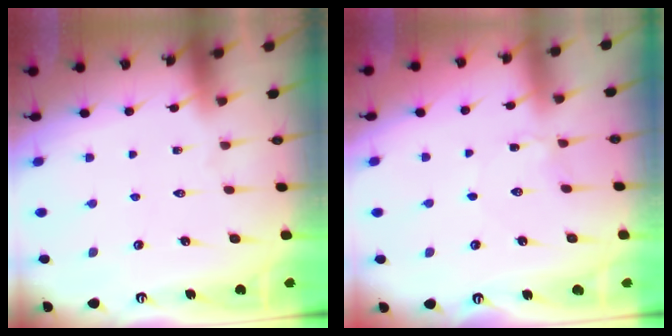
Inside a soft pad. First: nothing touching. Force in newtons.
{"total": 2.2, "press": 2.2, "slide": 0.2}